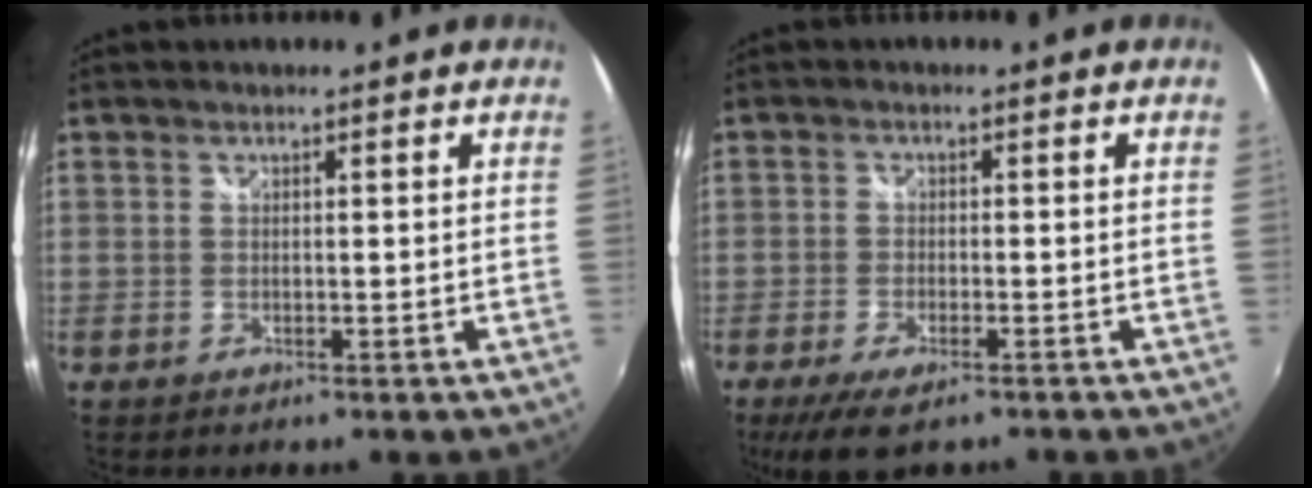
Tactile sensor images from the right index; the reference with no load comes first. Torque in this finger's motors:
{"motor_torque": [1.07, 0.16, 0.18, 0.02]}